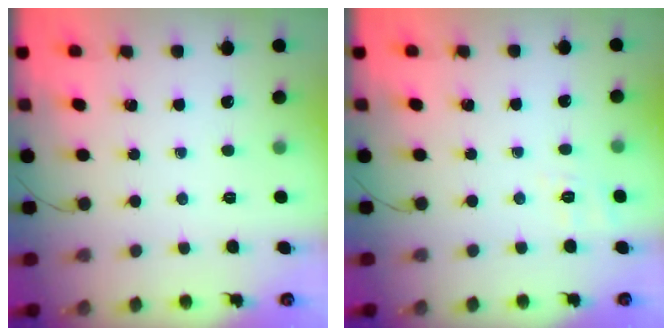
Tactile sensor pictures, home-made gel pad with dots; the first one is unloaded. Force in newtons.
{"total": 2.4, "press": 1.3, "slide": 2.1}